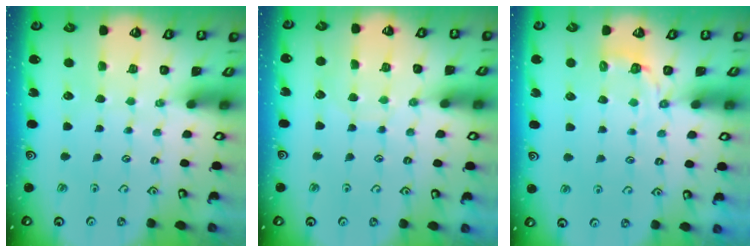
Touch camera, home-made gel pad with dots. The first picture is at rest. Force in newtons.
{"total": 6.3, "press": 6.3, "slide": 0.6}
{"total": 3.0, "press": 1.6, "slide": 2.5}